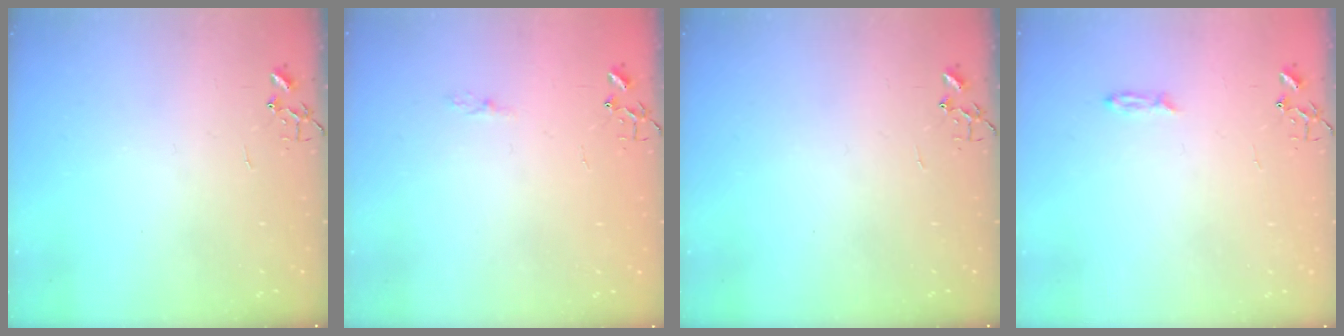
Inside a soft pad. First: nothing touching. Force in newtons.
{"total": 3.3, "press": 3.3, "slide": 0.4}
{"total": 0.0}
{"total": 3.2, "press": 3.1, "slide": 0.3}